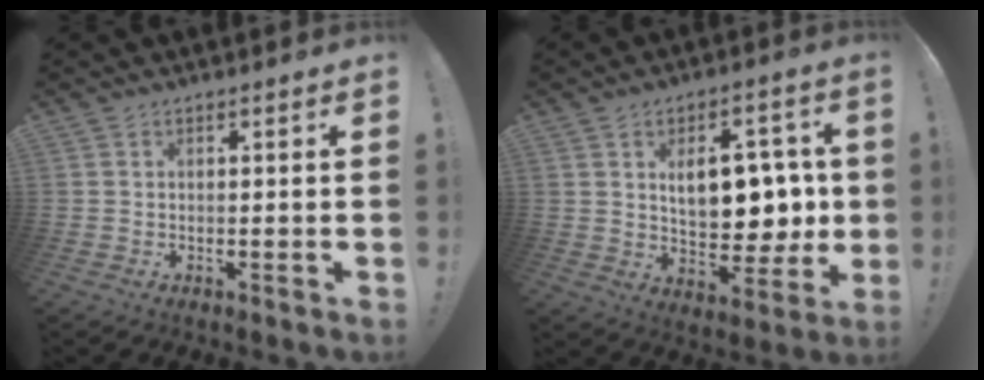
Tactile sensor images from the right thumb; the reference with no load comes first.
{"total": 13.5, "force": [2.1, 8.0, 10.7], "torque": [-0.144, -0.002, 0.043]}